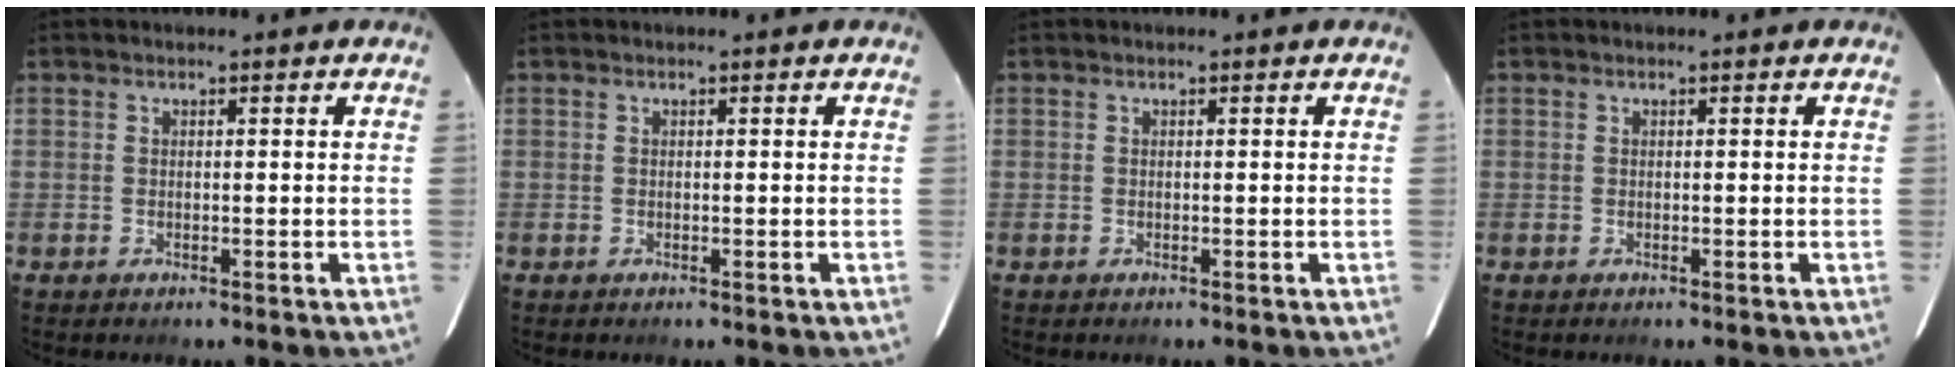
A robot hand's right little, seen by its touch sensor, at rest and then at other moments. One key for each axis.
{"total": 0.0}
{"total": 0.0}
{"total": 0.0}